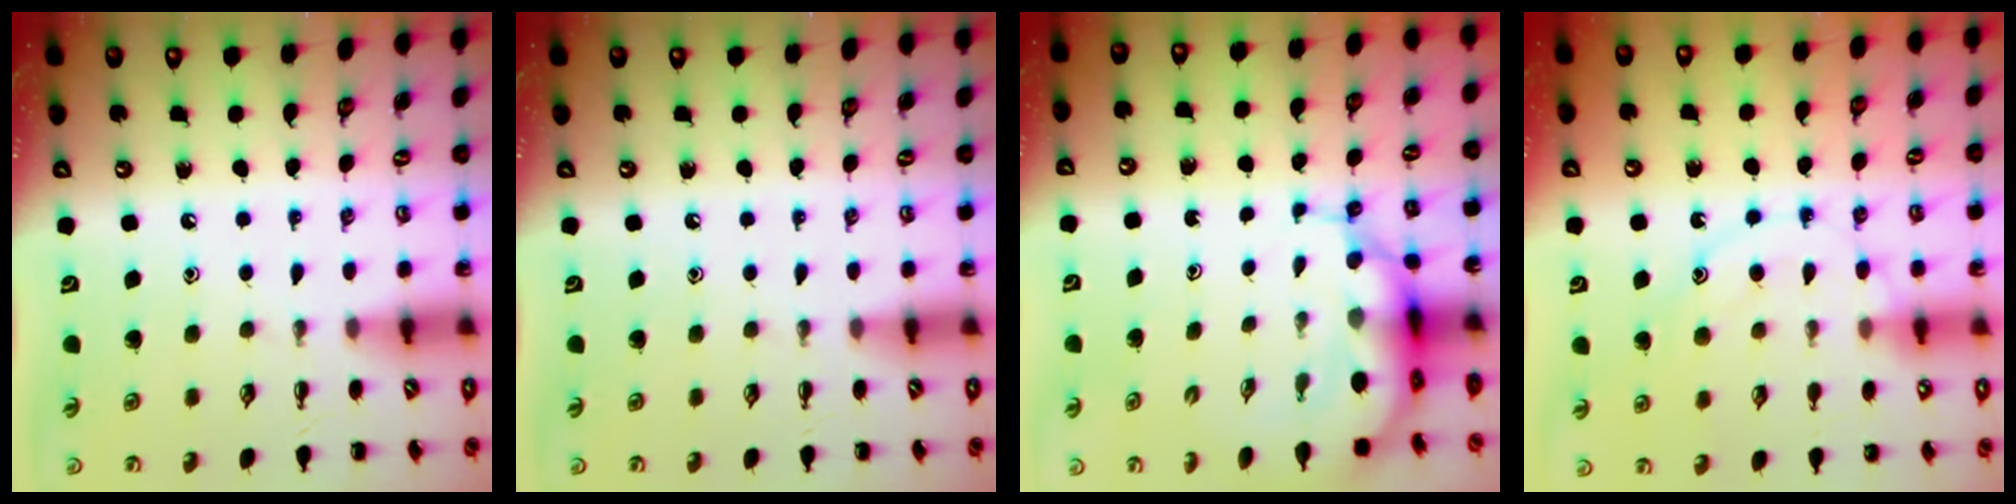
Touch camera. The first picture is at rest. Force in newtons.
{"total": 0.0}
{"total": 8.2, "press": 7.7, "slide": 2.8}
{"total": 12.4, "press": 12.4, "slide": 0.6}